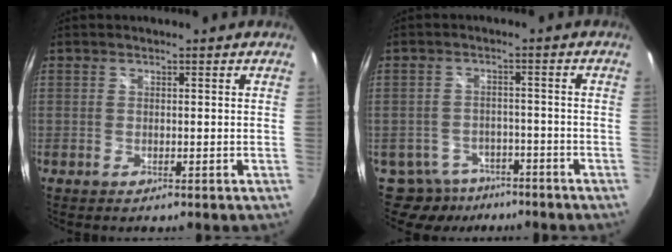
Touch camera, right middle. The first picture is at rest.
{"total": 9.5, "force": [-7.1, 5.9, 2.3], "torque": [-0.066, 0.004, -0.098]}